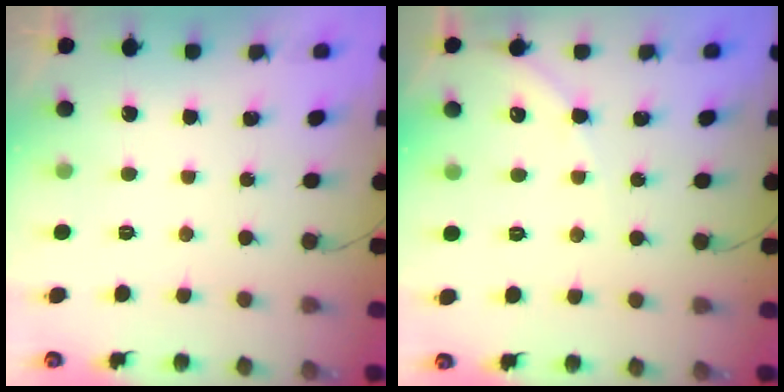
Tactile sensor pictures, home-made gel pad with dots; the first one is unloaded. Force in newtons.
{"total": 4.2, "press": 4.1, "slide": 0.6}